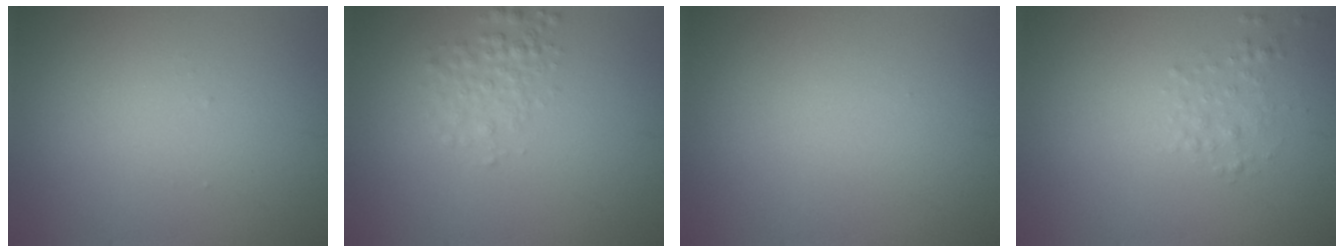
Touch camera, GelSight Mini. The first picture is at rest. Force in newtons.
{"total": 2.0, "press": 2.0, "slide": 0.1}
{"total": 0.0}
{"total": 1.3, "press": 1.2, "slide": 0.1}